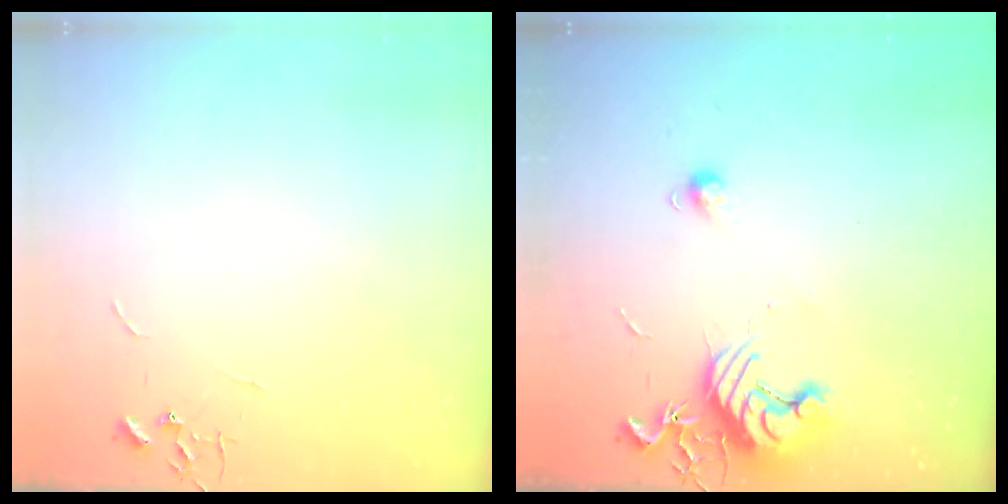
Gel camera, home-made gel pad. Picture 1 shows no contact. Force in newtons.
{"total": 11.3, "press": 11.3, "slide": 0.9}